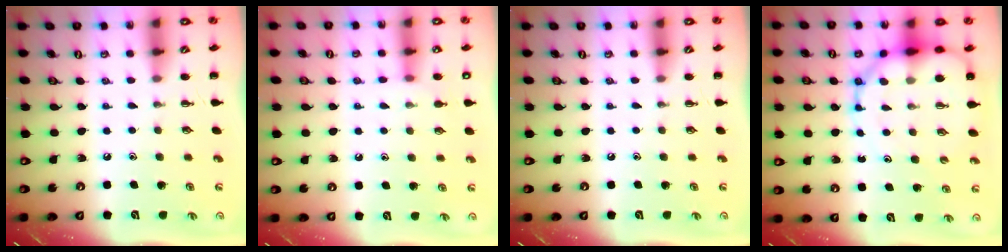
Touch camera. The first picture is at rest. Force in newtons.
{"total": 7.4, "press": 7.2, "slide": 1.7}
{"total": 0.0}
{"total": 14.1, "press": 13.5, "slide": 4.1}